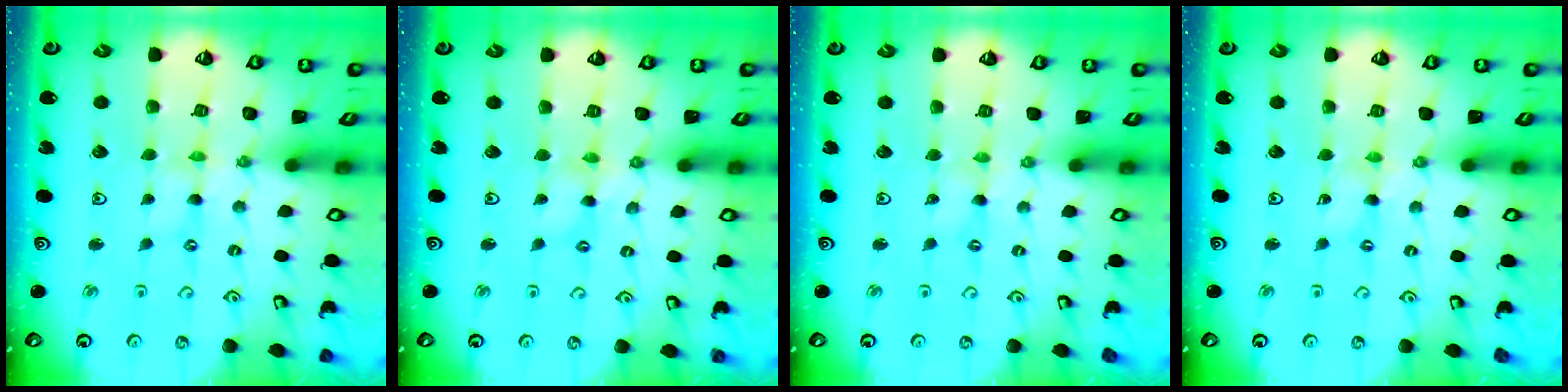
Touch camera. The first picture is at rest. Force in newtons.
{"total": 1.6, "press": 1.6, "slide": 0.2}
{"total": 0.0}
{"total": 0.0}